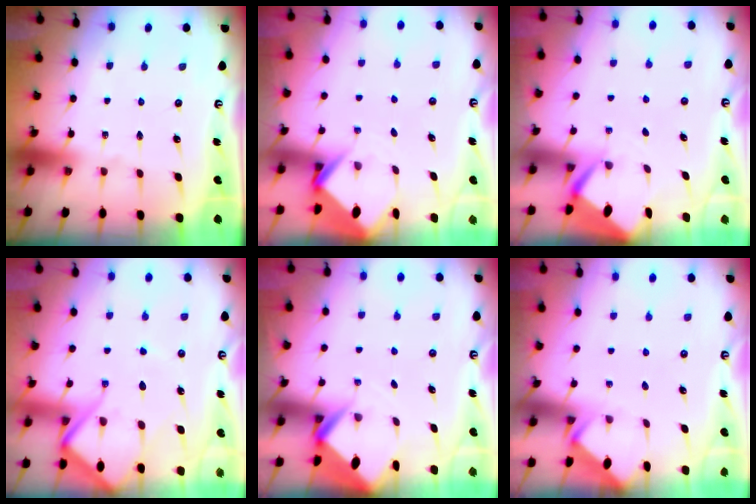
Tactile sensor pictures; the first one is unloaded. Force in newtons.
{"total": 3.8, "press": 3.8, "slide": 0.2}
{"total": 2.6, "press": 2.6, "slide": 0.3}
{"total": 11.9, "press": 11.8, "slide": 1.2}
{"total": 2.7, "press": 2.7, "slide": 0.1}
{"total": 2.5, "press": 2.4, "slide": 0.4}